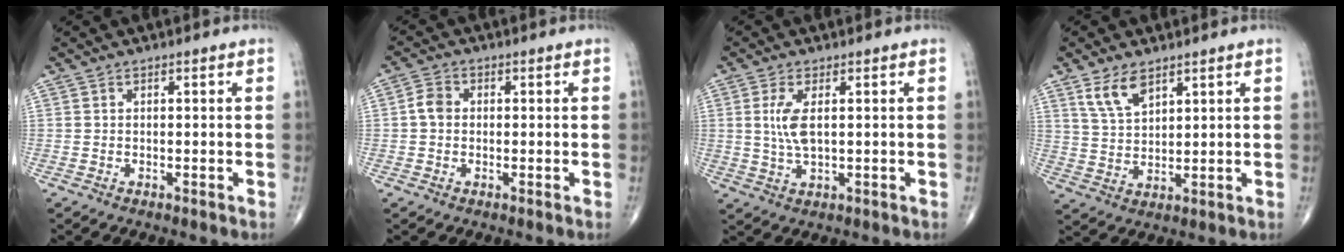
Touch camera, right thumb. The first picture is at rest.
{"total": 3.1, "force": [0.0, 2.5, 1.8], "torque": [-0.031, 0.008, -0.007]}
{"total": 5.3, "force": [1.0, 2.1, 4.8], "torque": [-0.109, -0.007, 0.024]}
{"total": 6.3, "force": [4.1, 3.0, 3.8], "torque": [-0.064, -0.021, 0.087]}